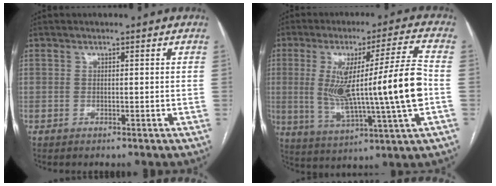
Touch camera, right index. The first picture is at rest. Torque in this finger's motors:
{"motor_torque": [2.14, 0.00, 0.65, 0.21]}